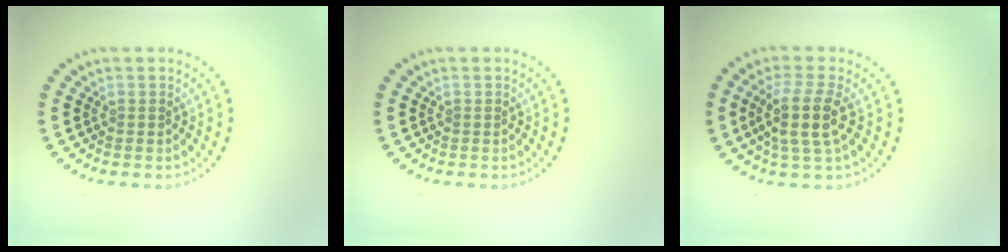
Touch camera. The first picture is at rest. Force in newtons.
{"total": 0.0}
{"total": 3.8, "press": 3.1, "slide": 2.2}